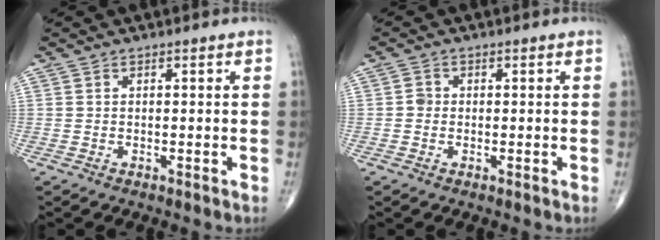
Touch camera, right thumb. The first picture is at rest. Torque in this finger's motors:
{"motor_torque": [0.39, 0.53, 0.29, 0.19, -0.05]}